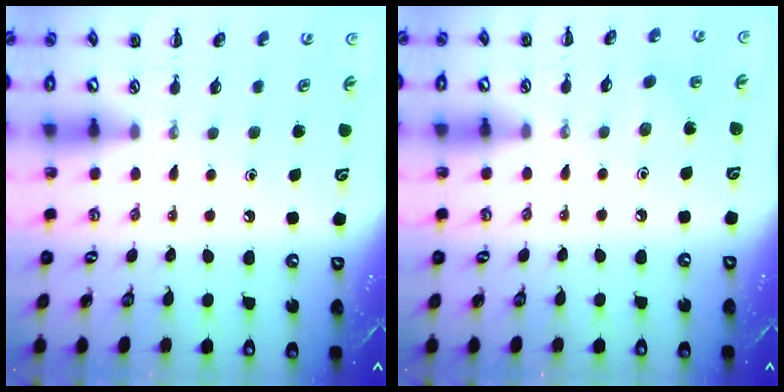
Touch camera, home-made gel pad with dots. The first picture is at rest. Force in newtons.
{"total": 2.5, "press": 2.4, "slide": 0.8}